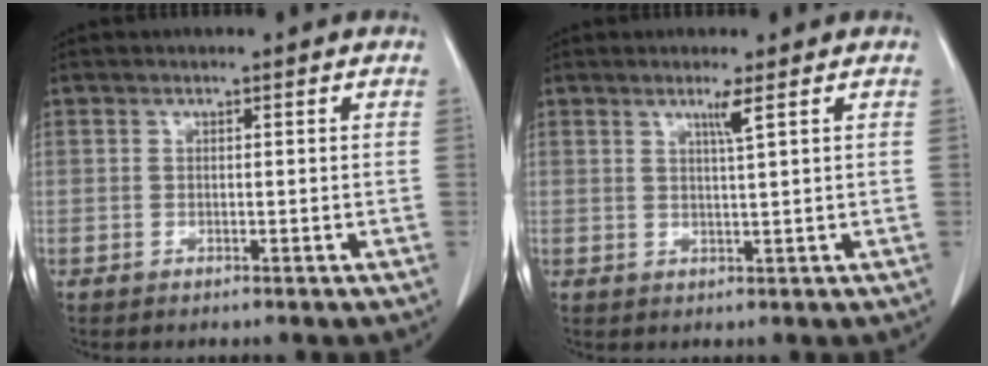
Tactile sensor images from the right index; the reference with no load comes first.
{"total": 2.2, "force": [1.2, -0.7, 1.7], "torque": [-0.035, -0.007, 0.024]}